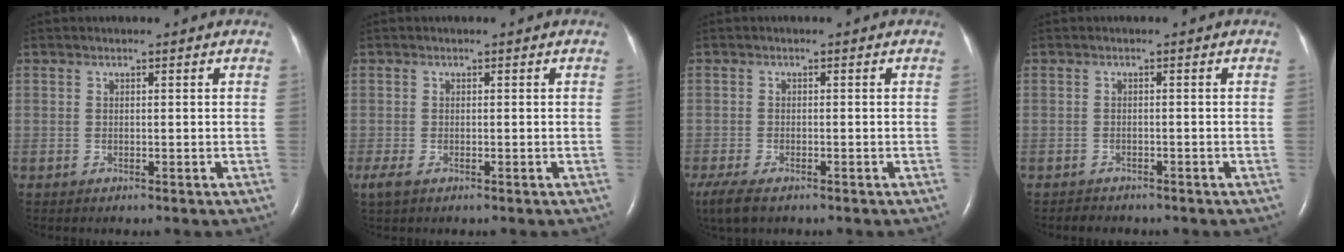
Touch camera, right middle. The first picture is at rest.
{"total": 2.4, "force": [-1.3, 1.1, 1.7], "torque": [-0.045, -0.007, -0.022]}
{"total": 6.3, "force": [-4.4, 2.4, 3.8], "torque": [-0.075, -0.017, -0.074]}
{"total": 1.9, "force": [-1.7, 0.8, 0.2], "torque": [-0.009, -0.002, -0.024]}